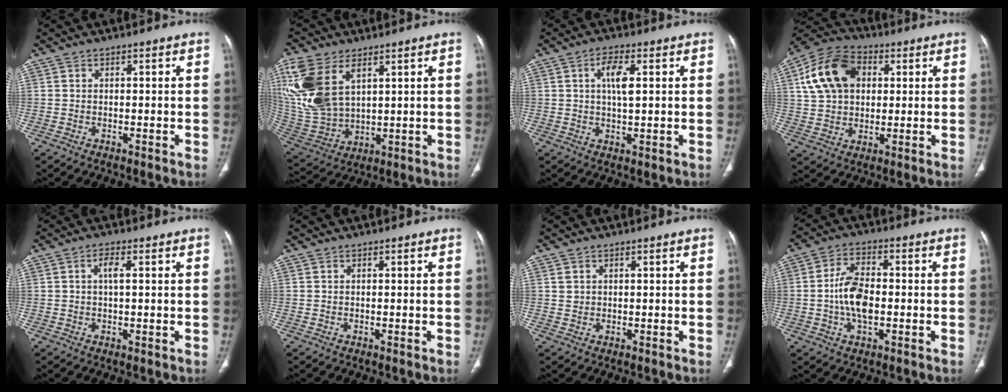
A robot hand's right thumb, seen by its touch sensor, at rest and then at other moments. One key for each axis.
{"total": 17.8, "fx": 7.0, "fy": 10.5, "fz": 12.6, "tx": -0.285, "ty": -0.019, "tz": 0.151}
{"total": 5.6, "fx": 1.4, "fy": 1.9, "fz": 5.1, "tx": -0.092, "ty": -0.005, "tz": 0.024}
{"total": 15.0, "fx": 3.9, "fy": 10.7, "fz": 9.7, "tx": -0.163, "ty": 0.014, "tz": 0.064}
{"total": 3.0, "fx": 0.5, "fy": 0.9, "fz": 2.8, "tx": -0.056, "ty": 0.000, "tz": 0.009}
{"total": 0.0}
{"total": 1.3, "fx": 0.5, "fy": 1.1, "fz": 0.4, "tx": -0.004, "ty": -0.001, "tz": 0.011}
{"total": 8.8, "fx": -1.1, "fy": 4.7, "fz": 7.3, "tx": -0.135, "ty": 0.013, "tz": -0.024}